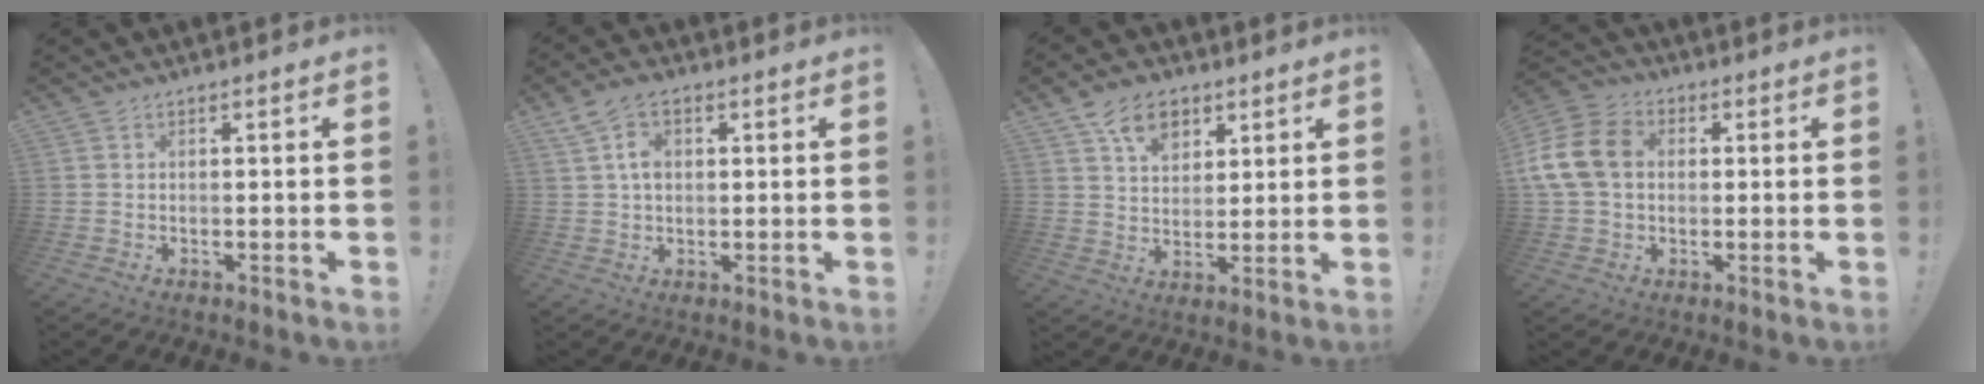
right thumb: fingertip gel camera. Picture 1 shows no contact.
{"total": 7.2, "force": [2.3, 4.6, 5.0], "torque": [-0.086, 0.005, 0.046]}
{"total": 10.4, "force": [5.8, 7.1, 5.1], "torque": [-0.074, -0.023, 0.109]}
{"total": 14.8, "force": [1.7, 11.4, 9.3], "torque": [-0.180, 0.014, 0.038]}